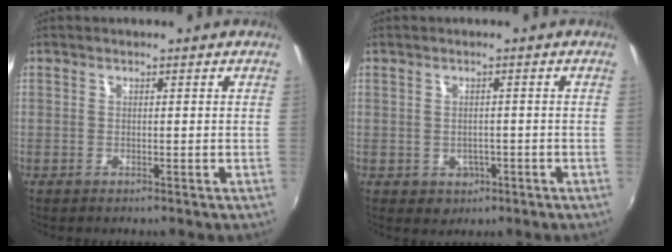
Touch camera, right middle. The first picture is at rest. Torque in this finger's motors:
{"motor_torque": [0.33, -0.25, 0.10, 0.01]}